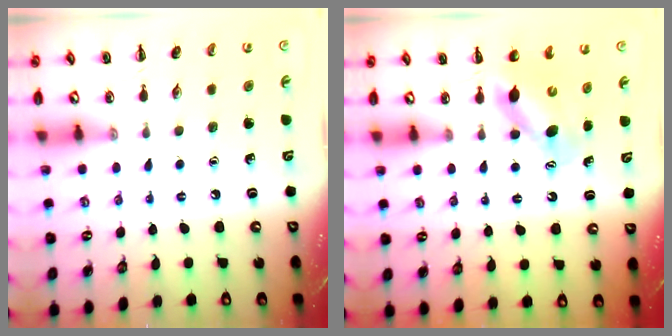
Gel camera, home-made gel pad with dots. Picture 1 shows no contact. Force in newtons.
{"total": 6.2, "press": 6.2, "slide": 0.7}